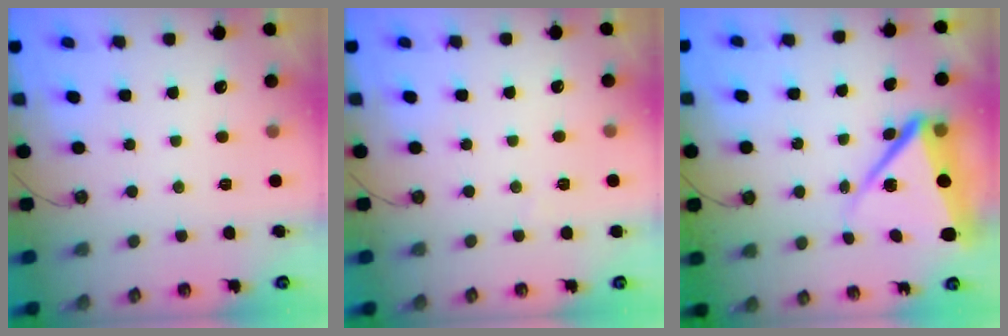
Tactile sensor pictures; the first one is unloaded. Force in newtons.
{"total": 3.3, "press": 1.9, "slide": 2.7}
{"total": 12.0, "press": 12.0, "slide": 1.1}